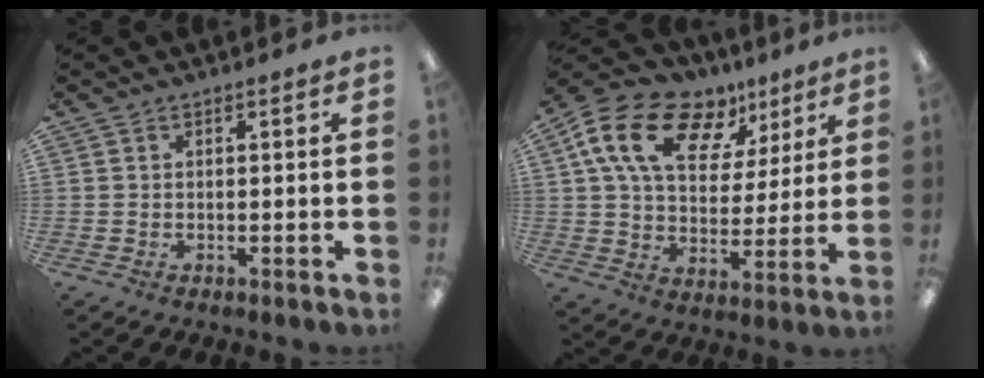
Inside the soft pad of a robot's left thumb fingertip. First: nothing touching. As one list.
[{"total": 18.4, "force": [9.9, 11.1, 10.8], "torque": [-0.202, -0.030, 0.181]}]